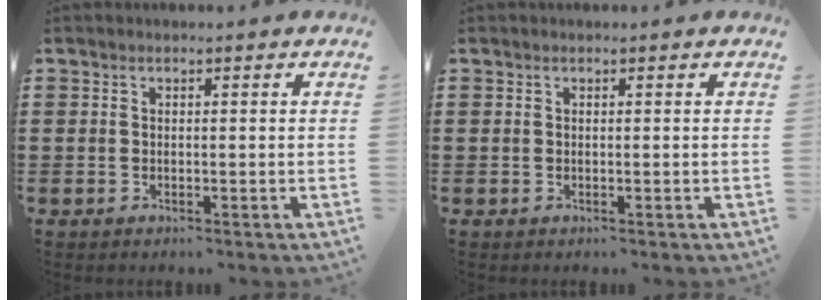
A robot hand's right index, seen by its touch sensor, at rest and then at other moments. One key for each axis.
{"total": 0.0}